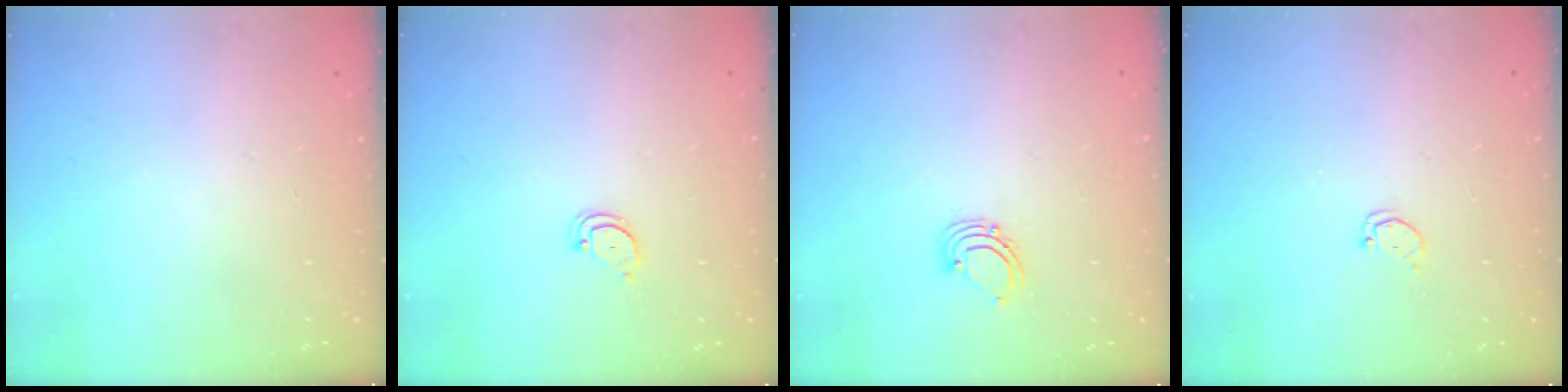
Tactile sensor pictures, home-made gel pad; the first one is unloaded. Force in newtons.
{"total": 2.4, "press": 2.4, "slide": 0.2}
{"total": 2.9, "press": 2.9, "slide": 0.2}
{"total": 1.7, "press": 1.7, "slide": 0.2}